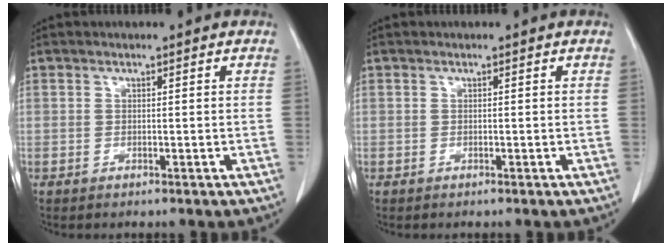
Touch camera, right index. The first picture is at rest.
{"total": 0.0}